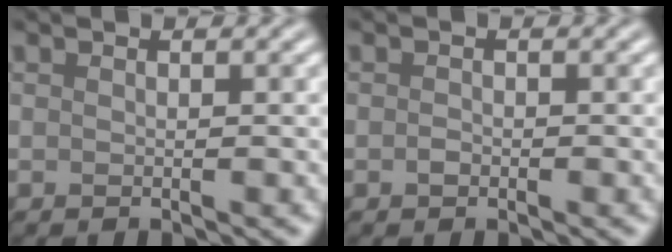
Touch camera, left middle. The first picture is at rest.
{"total": 0.6, "force": [-0.3, 0.4, 0.3], "torque": [-0.007, -0.001, -0.006]}